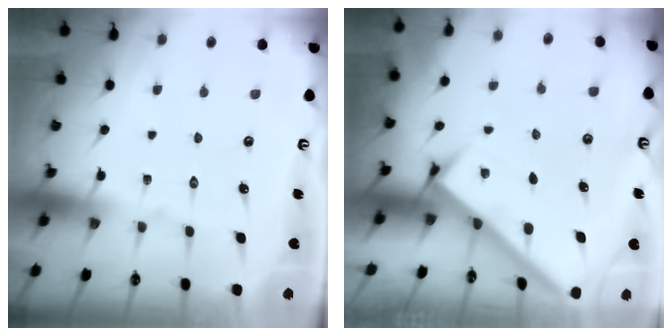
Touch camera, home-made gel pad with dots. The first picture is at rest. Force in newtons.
{"total": 3.0, "press": 3.0, "slide": 0.1}